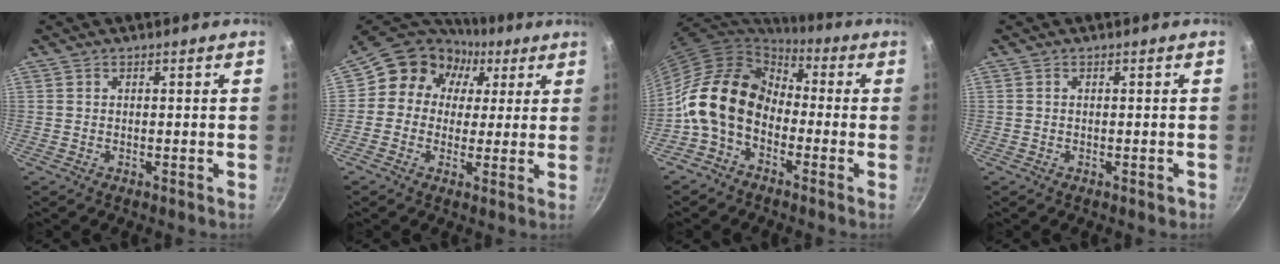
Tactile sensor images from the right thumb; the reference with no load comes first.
{"total": 13.1, "force": [3.6, 11.5, 5.2], "torque": [-0.067, 0.018, 0.035]}
{"total": 14.7, "force": [-3.0, 10.7, 9.6], "torque": [-0.148, 0.046, -0.080]}
{"total": 0.9, "force": [-0.4, 0.4, 0.8], "torque": [-0.008, 0.002, -0.004]}